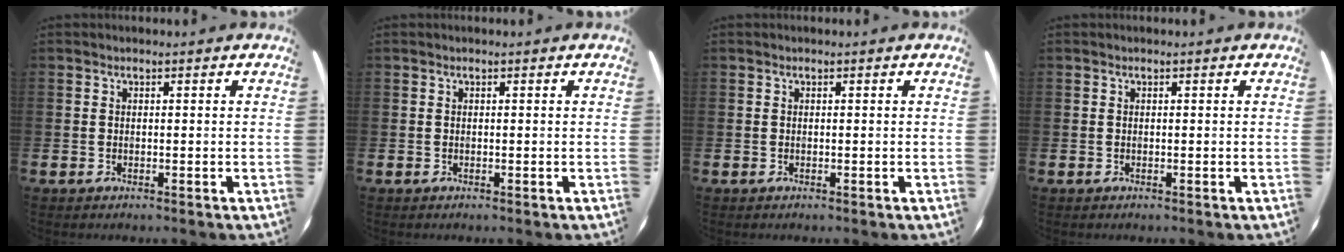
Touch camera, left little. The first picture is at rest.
{"total": 0.0}
{"total": 0.0}
{"total": 0.0}